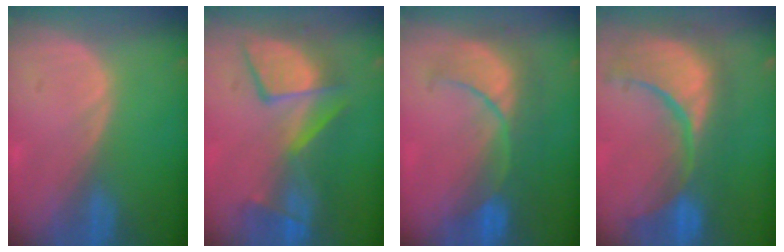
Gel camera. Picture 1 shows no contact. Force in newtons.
{"total": 9.5, "press": 9.2, "slide": 2.1}
{"total": 8.5, "press": 8.4, "slide": 1.7}
{"total": 13.6, "press": 11.8, "slide": 6.8}